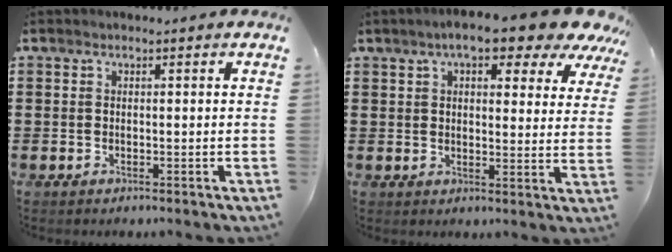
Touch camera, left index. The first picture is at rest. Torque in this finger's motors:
{"motor_torque": [1.51, -0.62, 1.05, 0.21]}